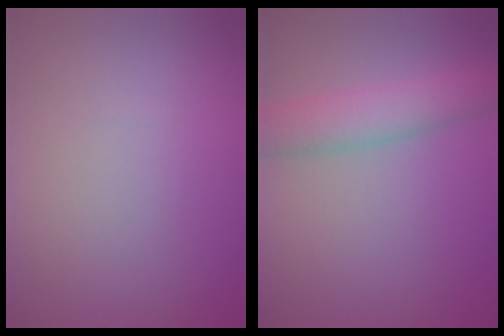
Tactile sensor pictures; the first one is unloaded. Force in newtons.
{"total": 3.7, "press": 3.7, "slide": 0.1}